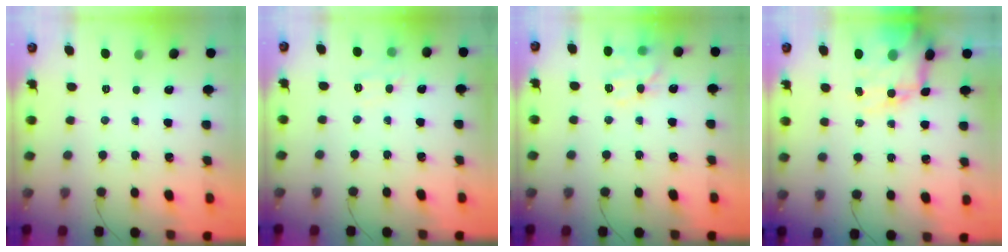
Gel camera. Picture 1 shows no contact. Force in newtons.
{"total": 7.6, "press": 7.4, "slide": 1.7}
{"total": 13.5, "press": 13.3, "slide": 1.7}
{"total": 15.5, "press": 15.1, "slide": 3.8}